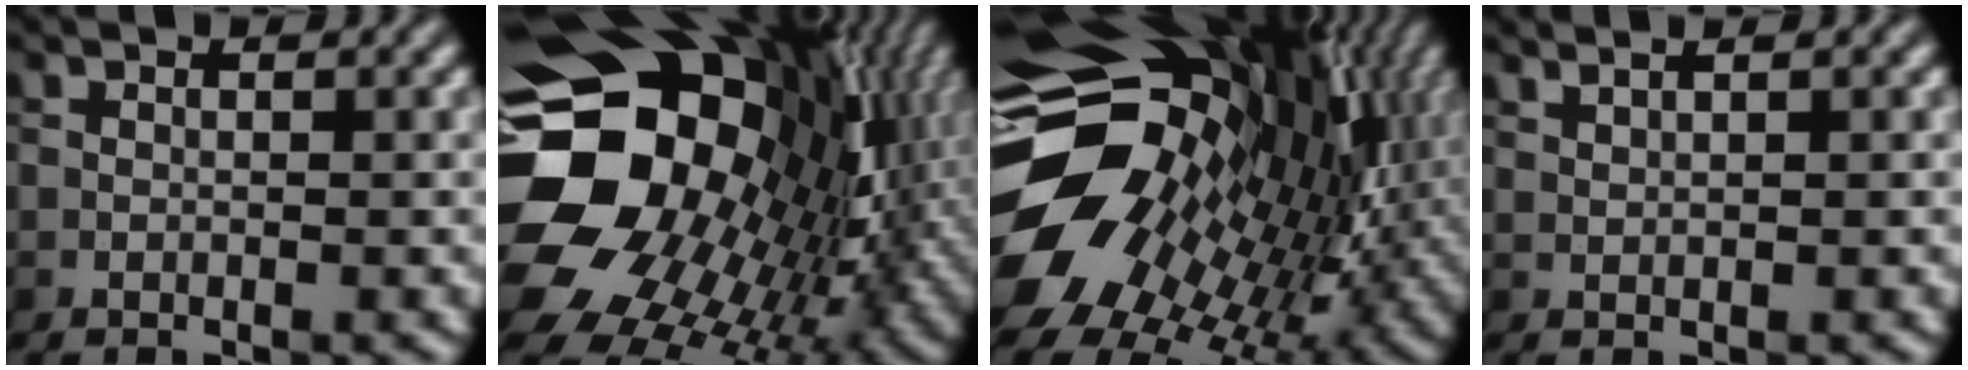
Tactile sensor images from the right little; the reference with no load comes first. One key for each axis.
{"total": 21.1, "fx": 0.0, "fy": 16.1, "fz": 13.6, "tx": -0.264, "ty": -0.033, "tz": 0.003}
{"total": 18.4, "fx": 0.3, "fy": 12.5, "fz": 13.6, "tx": -0.240, "ty": -0.033, "tz": 0.026}
{"total": 0.9, "fx": 0.9, "fy": -0.2, "fz": 0.3, "tx": -0.007, "ty": 0.004, "tz": 0.017}